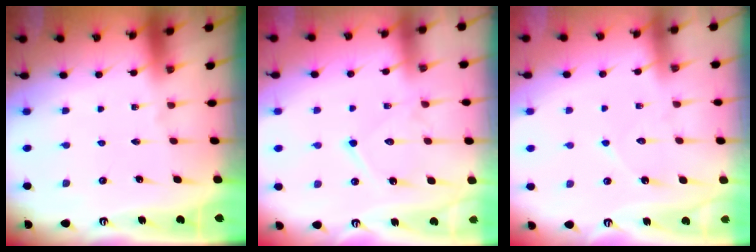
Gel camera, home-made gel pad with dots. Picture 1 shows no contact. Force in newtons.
{"total": 11.7, "press": 11.7, "slide": 1.0}
{"total": 5.1, "press": 5.0, "slide": 0.6}